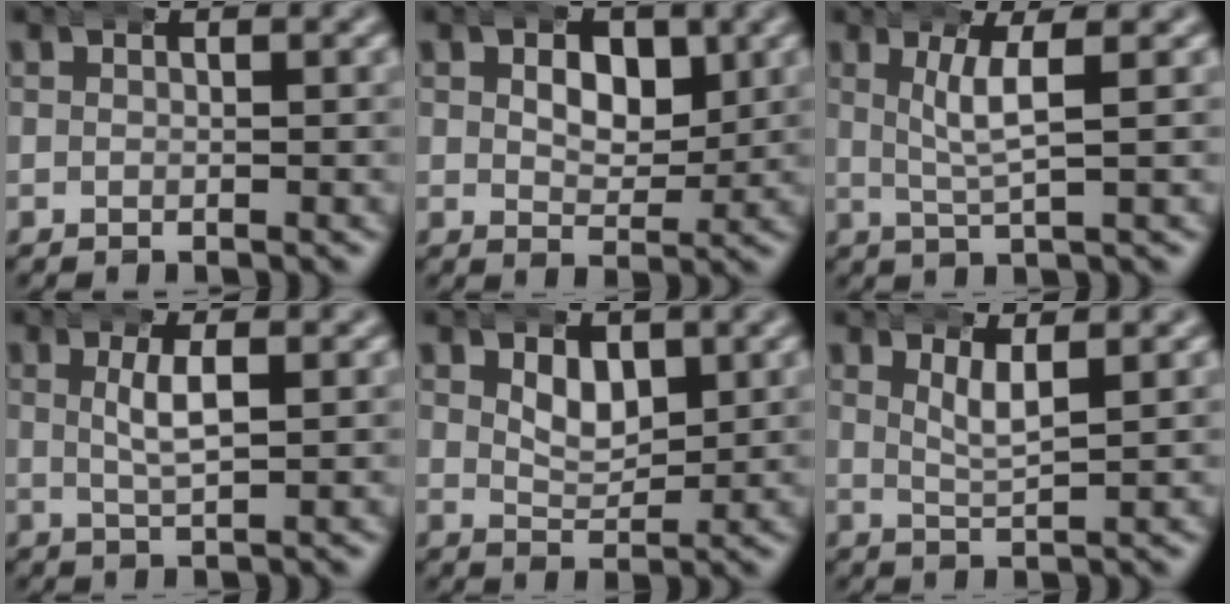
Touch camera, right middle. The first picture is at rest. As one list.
[{"total": 3.9, "force": [1.5, 2.6, 2.6], "torque": [-0.030, -0.008, 0.026]}, {"total": 2.9, "force": [1.1, -0.3, 2.7], "torque": [-0.051, 0.001, 0.022]}, {"total": 2.4, "force": [0.5, 0.2, 2.3], "torque": [-0.045, 0.000, 0.013]}, {"total": 3.0, "force": [1.6, 1.7, 1.9], "torque": [-0.031, -0.014, 0.032]}, {"total": 2.7, "force": [1.6, 0.2, 2.1], "torque": [-0.041, -0.005, 0.033]}]